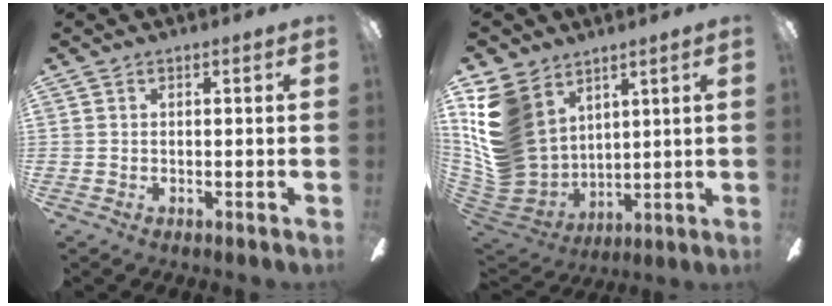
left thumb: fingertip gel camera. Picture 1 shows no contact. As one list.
[{"total": 17.9, "force": [7.3, 13.2, 9.6], "torque": [-0.246, -0.044, 0.139]}]